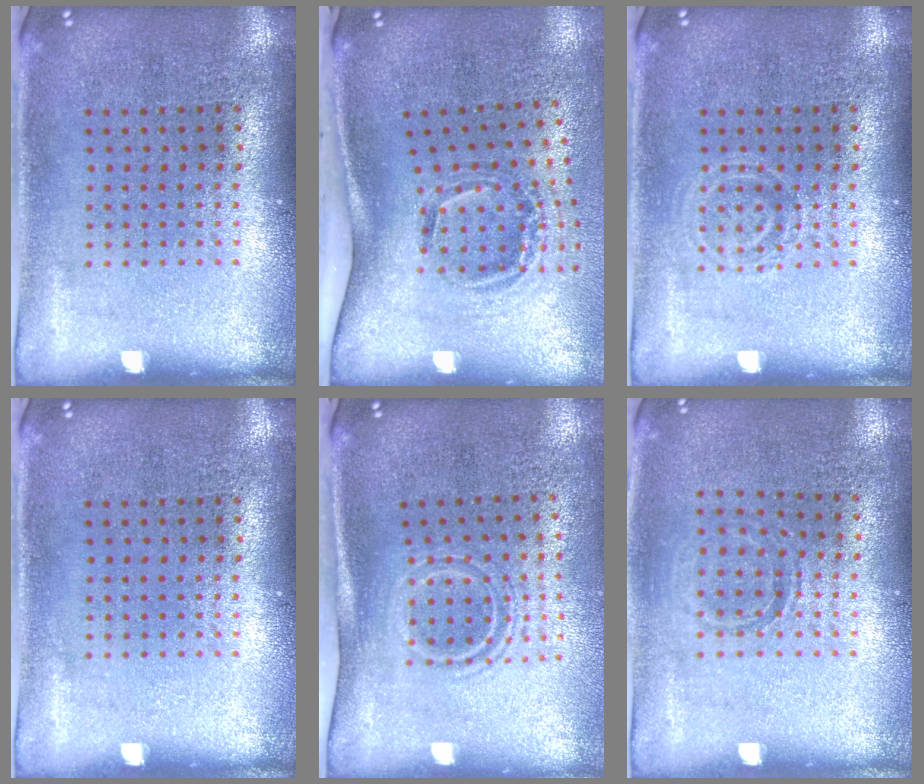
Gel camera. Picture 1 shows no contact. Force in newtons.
{"total": 2.1, "press": 1.2, "slide": 1.7}
{"total": 1.2, "press": 1.2, "slide": 0.3}
{"total": 0.0}
{"total": 1.6, "press": 1.0, "slide": 1.2}
{"total": 0.9, "press": 0.9, "slide": 0.2}